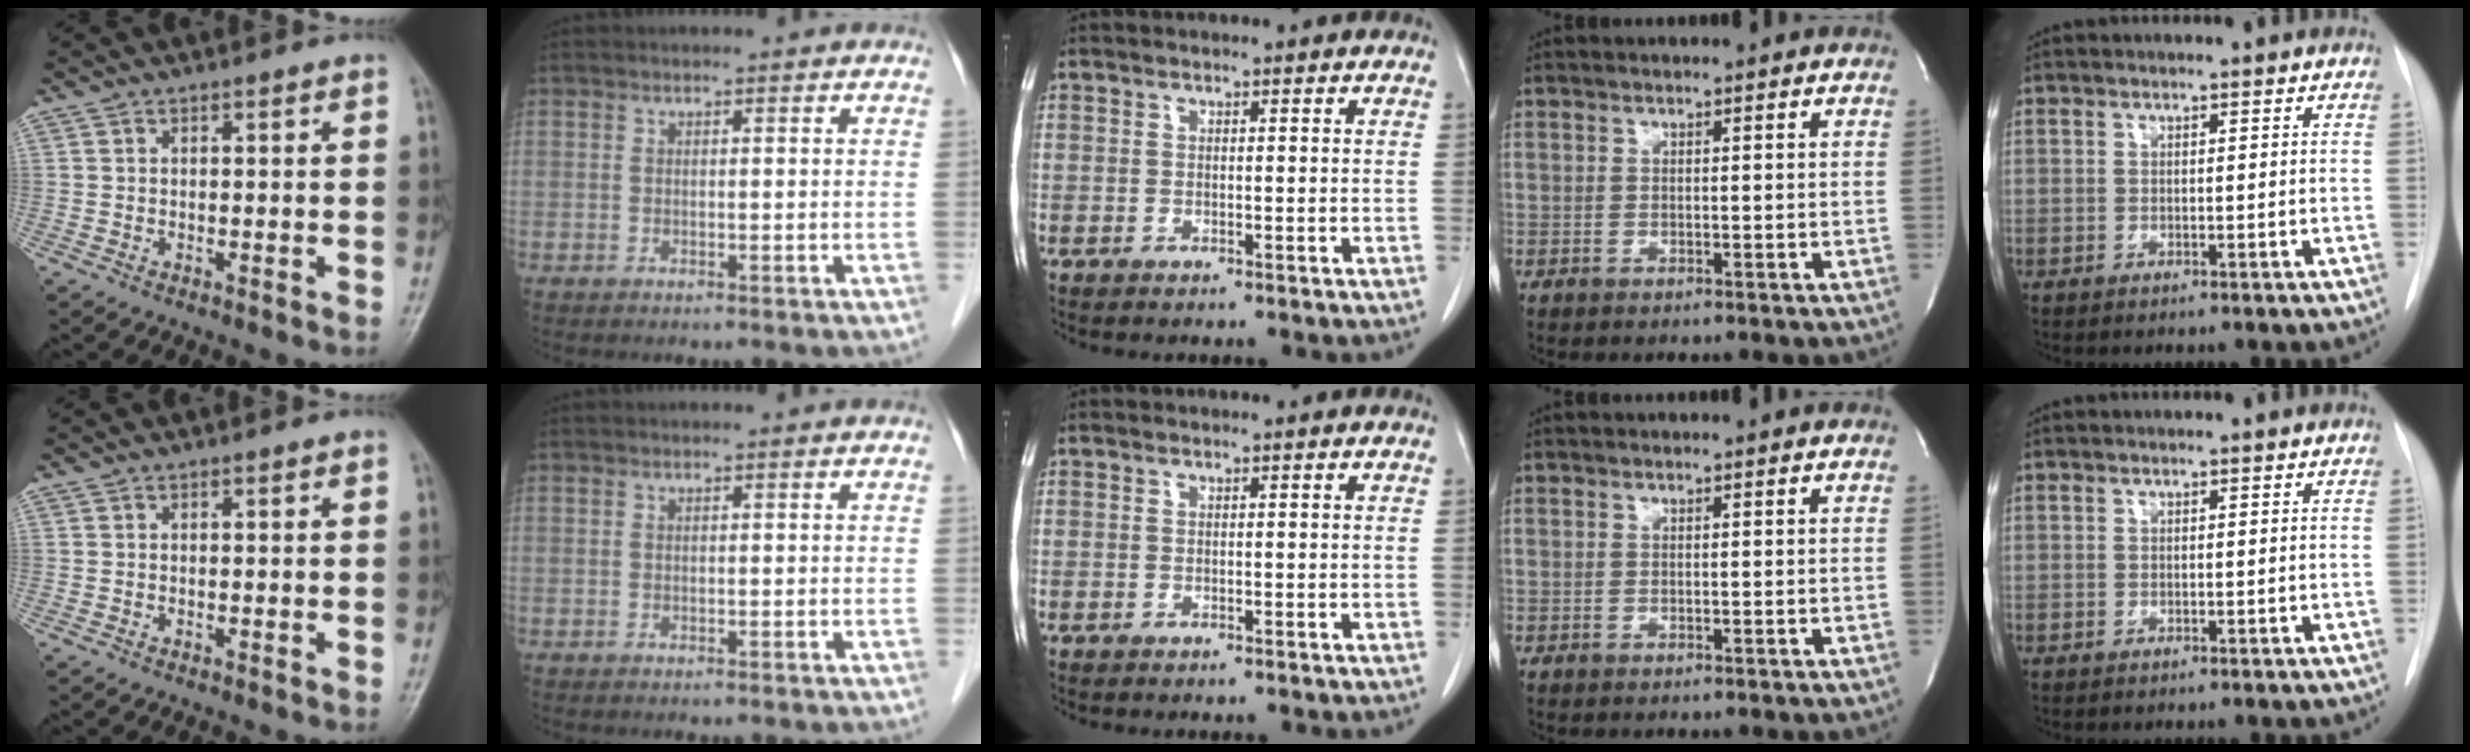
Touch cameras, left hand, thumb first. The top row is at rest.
{}